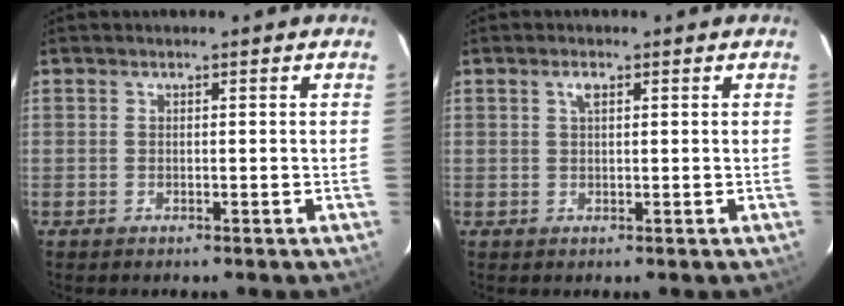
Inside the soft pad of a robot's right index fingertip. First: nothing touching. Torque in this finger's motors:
{"motor_torque": [0.16, 0.00, 0.09, 0.03]}